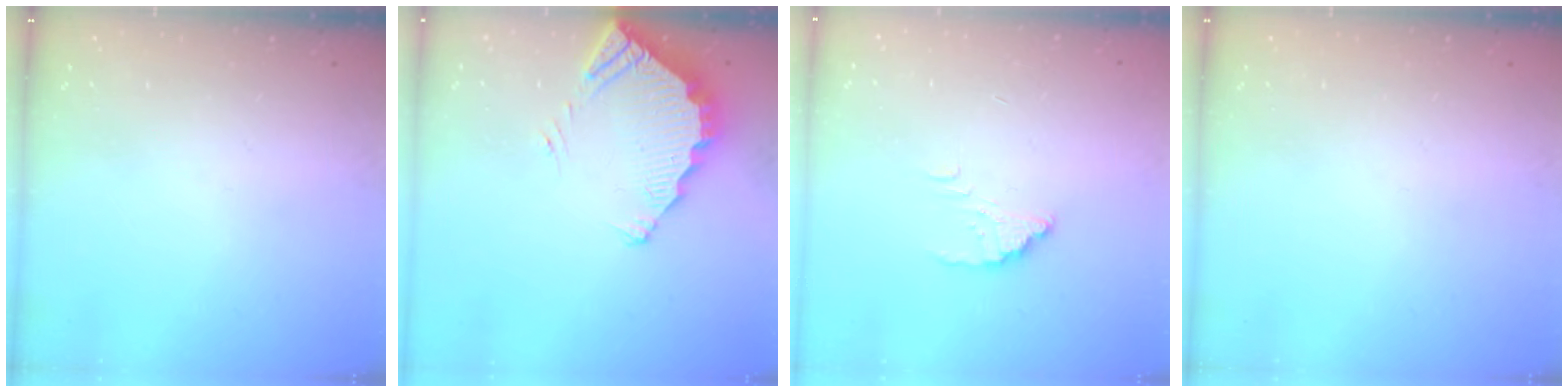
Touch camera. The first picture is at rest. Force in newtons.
{"total": 3.9, "press": 3.9, "slide": 0.3}
{"total": 2.2, "press": 2.2, "slide": 0.2}
{"total": 0.0}